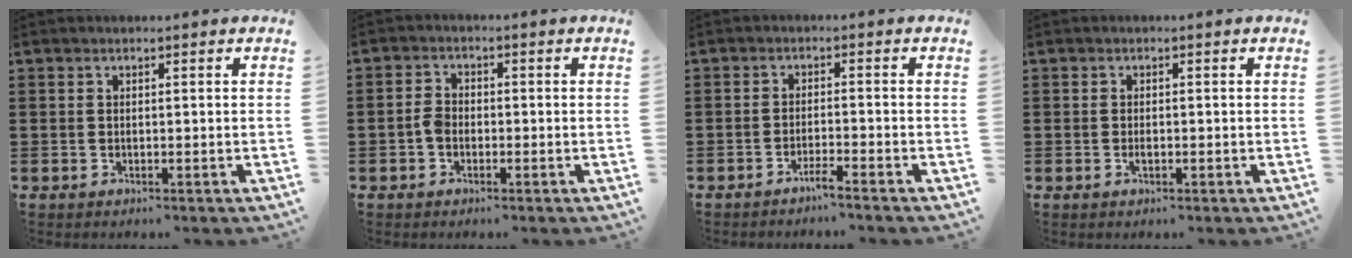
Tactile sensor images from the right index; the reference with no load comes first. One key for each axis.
{"total": 2.3, "fx": -0.8, "fy": 1.5, "fz": 1.5, "tx": -0.037, "ty": 0.002, "tz": -0.018}
{"total": 2.2, "fx": -2.0, "fy": -0.5, "fz": 0.9, "tx": -0.016, "ty": -0.001, "tz": -0.038}
{"total": 1.0, "fx": -0.3, "fy": 0.4, "fz": 0.9, "tx": -0.017, "ty": -0.003, "tz": -0.004}